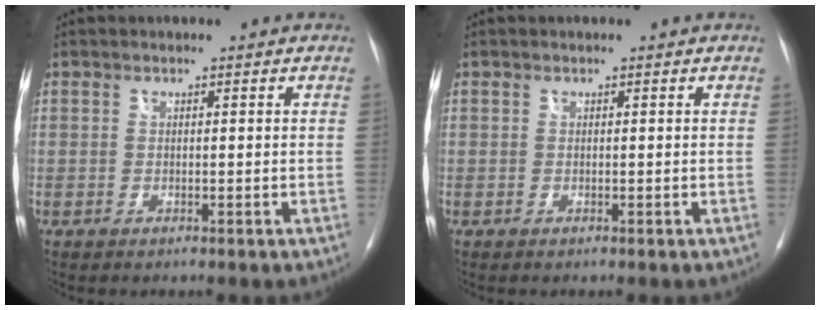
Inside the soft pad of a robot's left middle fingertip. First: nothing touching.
{"total": 0.0}